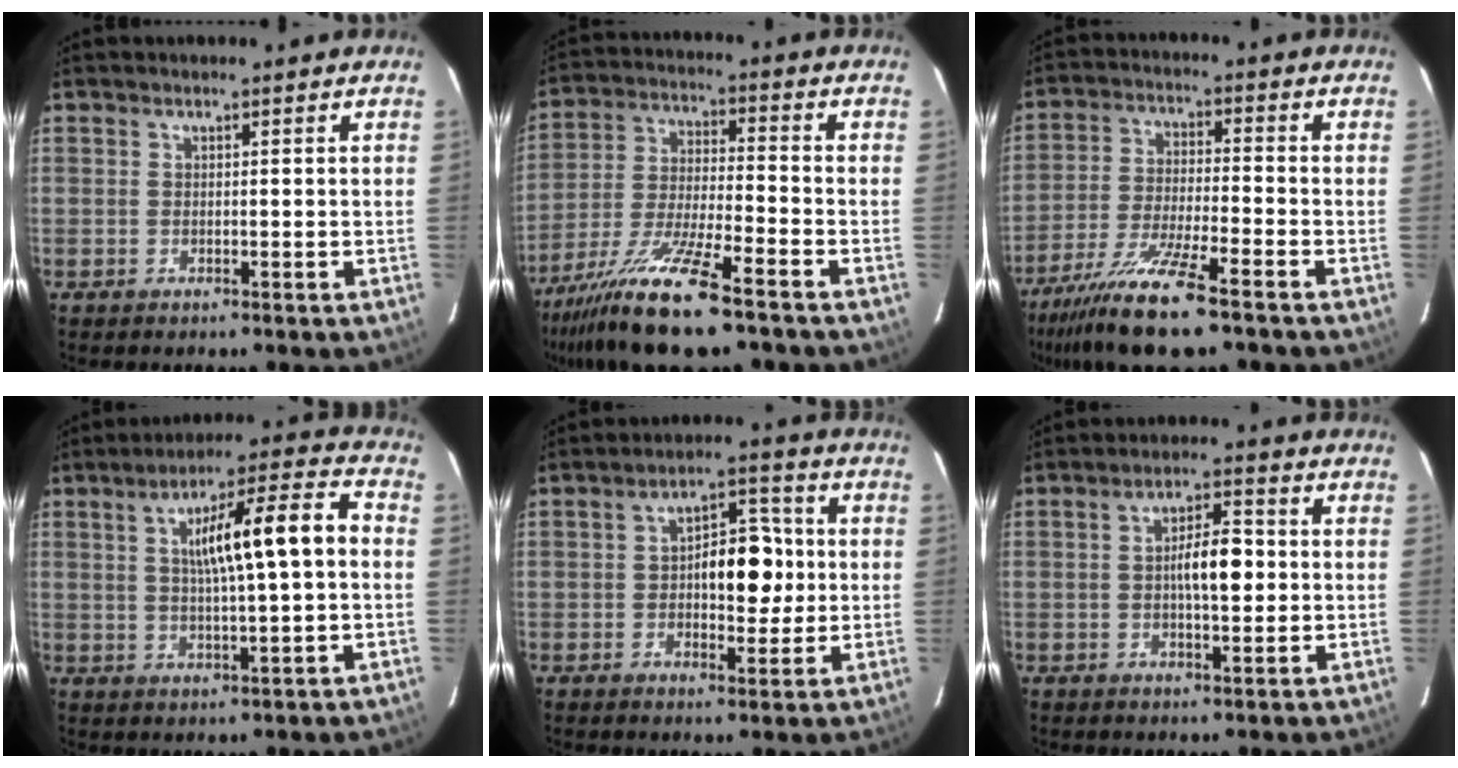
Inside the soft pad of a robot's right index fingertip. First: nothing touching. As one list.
[{"total": 14.8, "force": [-10.4, 1.0, 10.4], "torque": [-0.211, -0.036, -0.190]}, {"total": 12.2, "force": [-8.7, 0.5, 8.5], "torque": [-0.162, -0.034, -0.155]}, {"total": 12.3, "force": [1.3, 1.0, 12.2], "torque": [-0.193, 0.026, 0.021]}, {"total": 8.6, "force": [0.0, 4.0, 7.6], "torque": [-0.113, 0.023, 0.004]}, {"total": 6.4, "force": [-0.1, 1.9, 6.1], "torque": [-0.105, 0.014, -0.001]}]